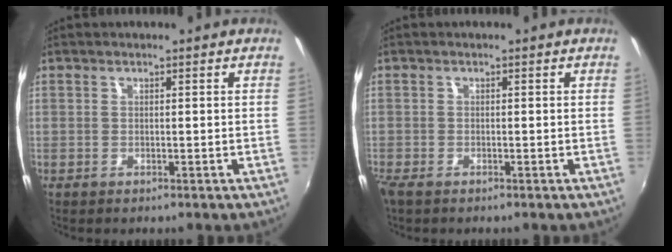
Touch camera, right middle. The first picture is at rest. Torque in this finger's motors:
{"motor_torque": [0.50, -0.52, 0.11, 0.04]}